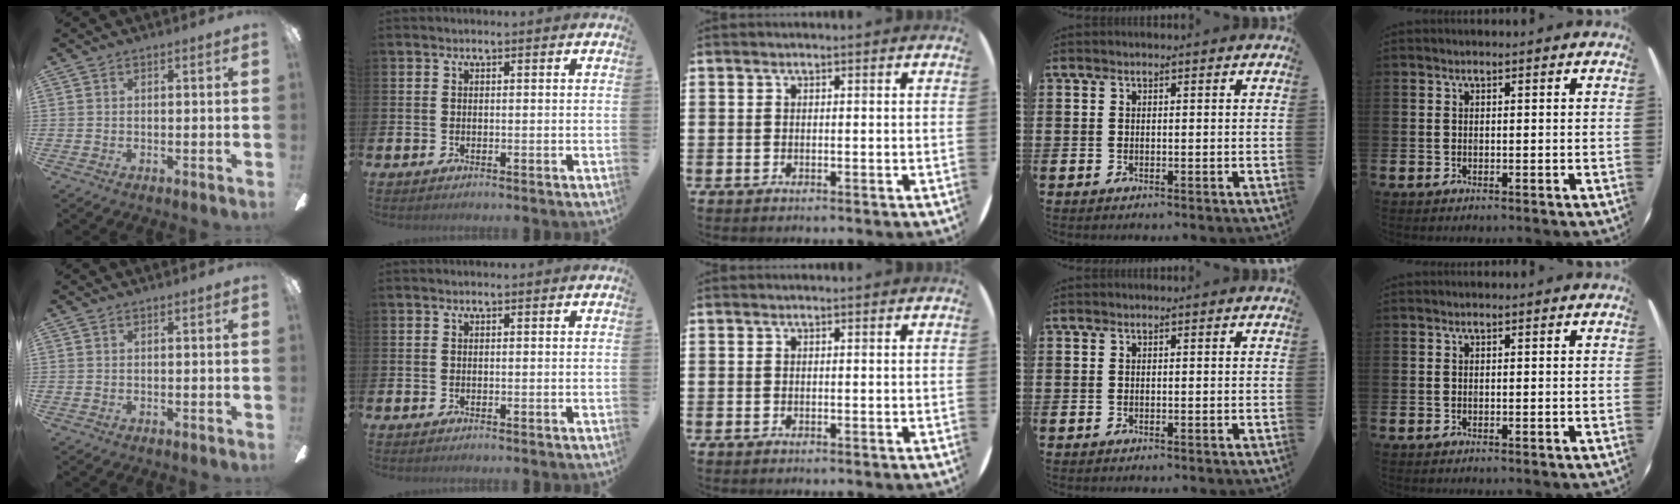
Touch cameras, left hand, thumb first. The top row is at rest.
{}